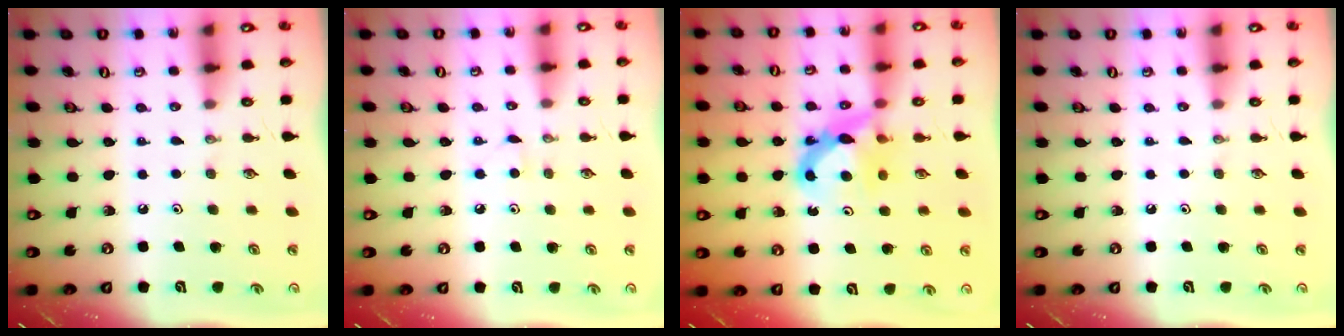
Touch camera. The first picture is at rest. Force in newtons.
{"total": 2.9, "press": 2.9, "slide": 0.4}
{"total": 7.2, "press": 7.2, "slide": 0.5}
{"total": 0.0}